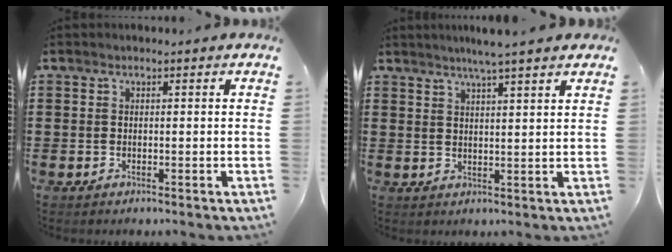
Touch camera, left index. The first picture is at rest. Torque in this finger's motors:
{"motor_torque": [1.15, -0.99, 0.78, 0.16]}